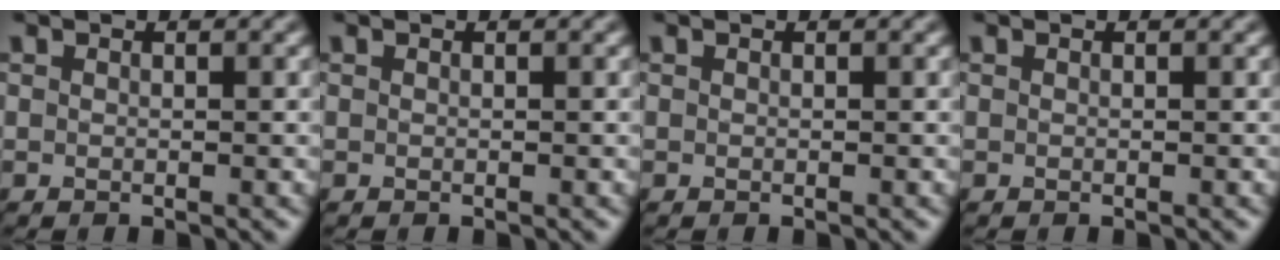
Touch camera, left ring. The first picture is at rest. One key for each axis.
{"total": 0.0}
{"total": 0.0}
{"total": 0.0}